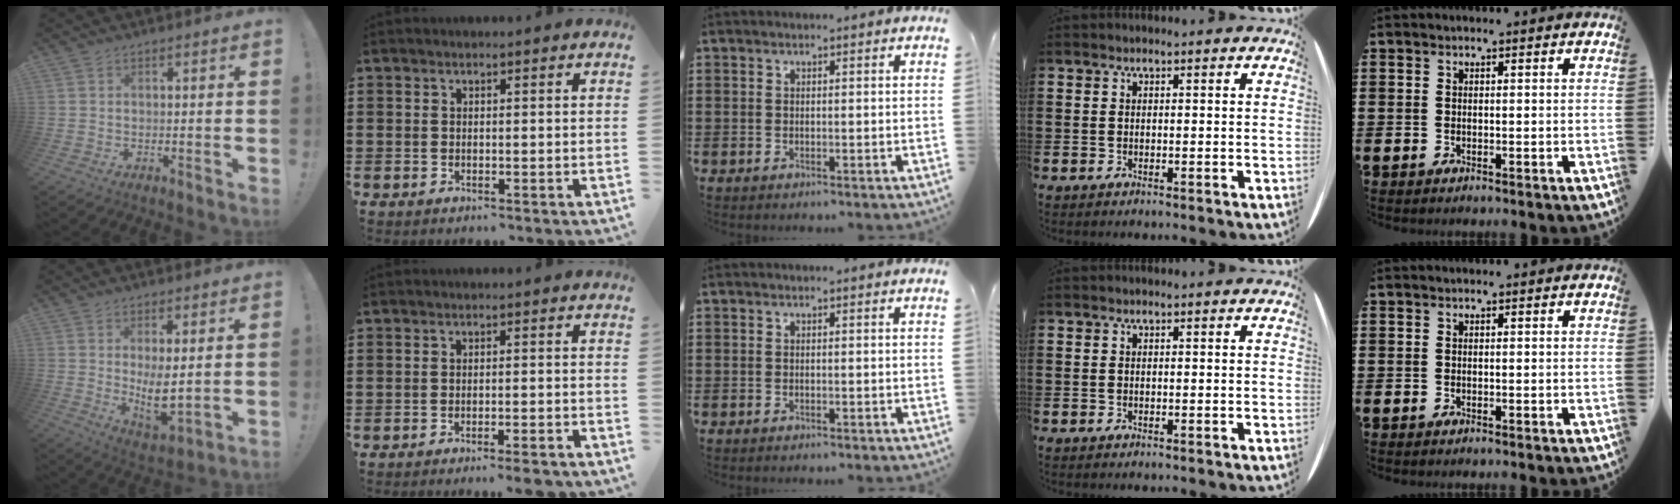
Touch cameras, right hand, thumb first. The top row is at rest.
{"thumb": {"total": 8.6, "force": [2.0, 3.6, 7.5], "torque": [-0.108, -0.033, 0.040]}, "index": {"total": 2.8, "force": [-2.4, -0.4, 1.3], "torque": [-0.023, -0.003, -0.047]}}